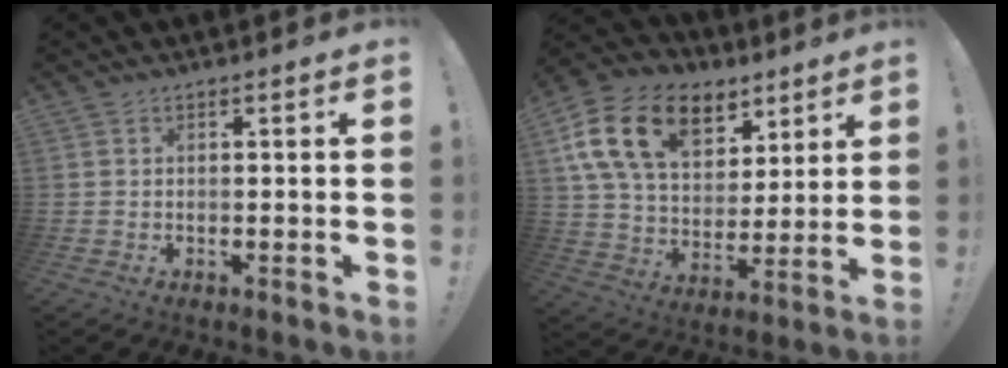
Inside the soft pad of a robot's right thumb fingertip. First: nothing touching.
{"total": 20.6, "force": [9.7, 13.7, 12.0], "torque": [-0.212, -0.034, 0.179]}